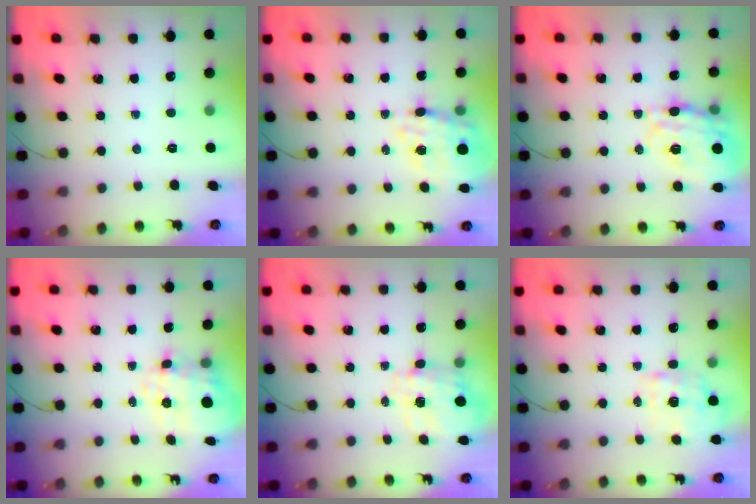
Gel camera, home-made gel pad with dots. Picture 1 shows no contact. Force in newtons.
{"total": 14.4, "press": 14.1, "slide": 3.1}
{"total": 20.6, "press": 20.4, "slide": 2.6}
{"total": 9.3, "press": 9.2, "slide": 1.4}
{"total": 3.4, "press": 3.2, "slide": 1.0}
{"total": 1.4, "press": 1.2, "slide": 0.7}